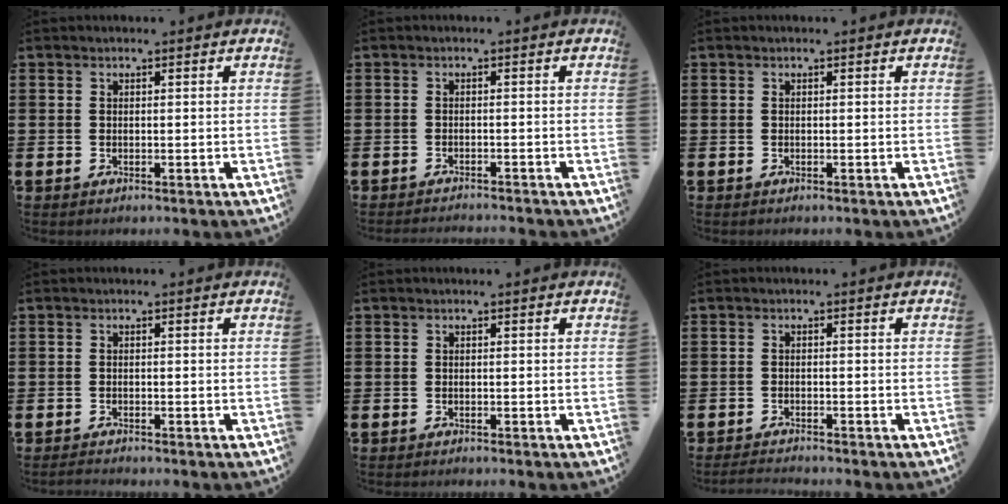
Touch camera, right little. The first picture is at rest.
{"total": 1.1, "force": [-1.0, -0.2, -0.1], "torque": [0.000, 0.001, -0.021]}
{"total": 0.0}
{"total": 0.7, "force": [-0.7, 0.0, 0.2], "torque": [-0.005, -0.003, -0.014]}
{"total": 0.0}
{"total": 1.3, "force": [-1.2, 0.0, 0.3], "torque": [-0.006, 0.001, -0.025]}